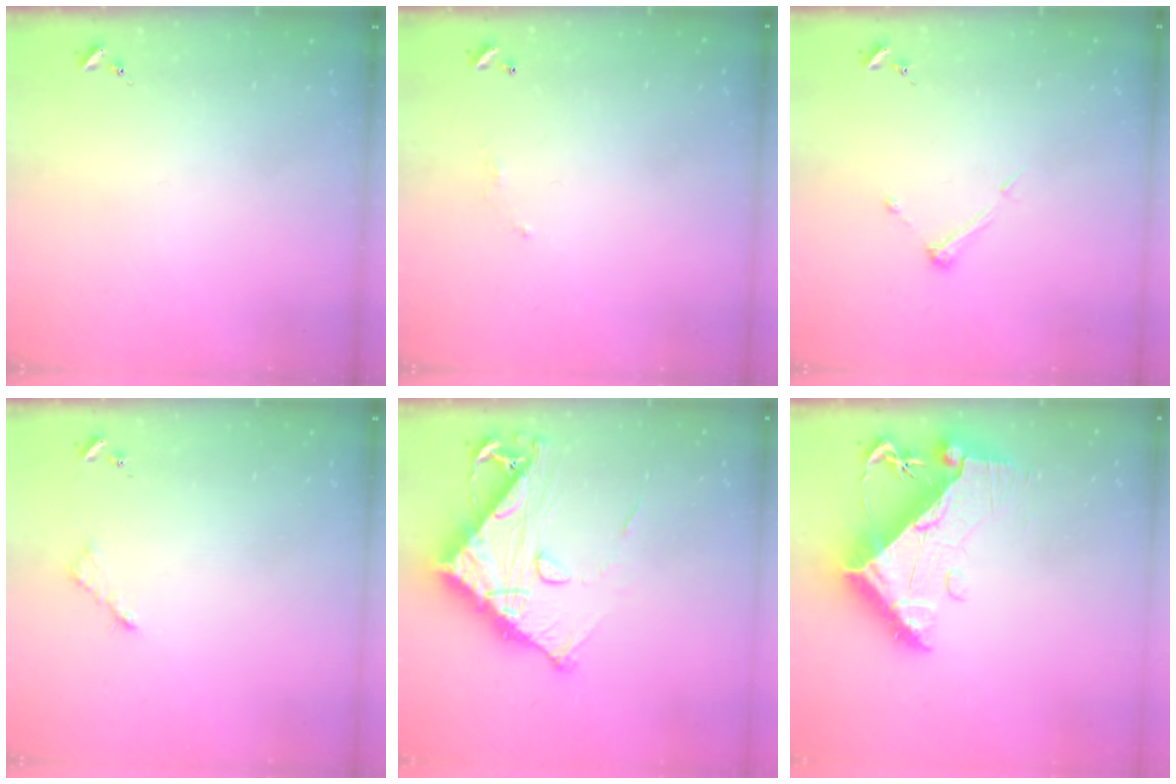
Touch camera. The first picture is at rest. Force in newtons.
{"total": 3.6, "press": 3.6, "slide": 0.1}
{"total": 5.7, "press": 5.7, "slide": 0.4}
{"total": 3.1, "press": 3.1, "slide": 0.4}
{"total": 15.0, "press": 14.9, "slide": 1.4}
{"total": 13.2, "press": 13.1, "slide": 1.4}